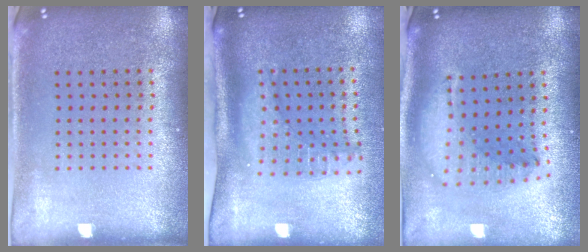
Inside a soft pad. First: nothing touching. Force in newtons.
{"total": 2.2, "press": 1.7, "slide": 1.5}
{"total": 1.8, "press": 1.5, "slide": 0.9}